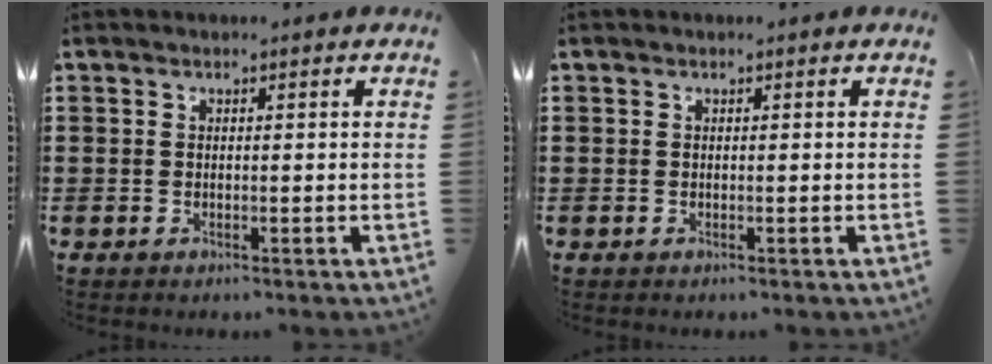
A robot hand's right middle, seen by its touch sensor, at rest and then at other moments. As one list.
[{"total": 0.0}]